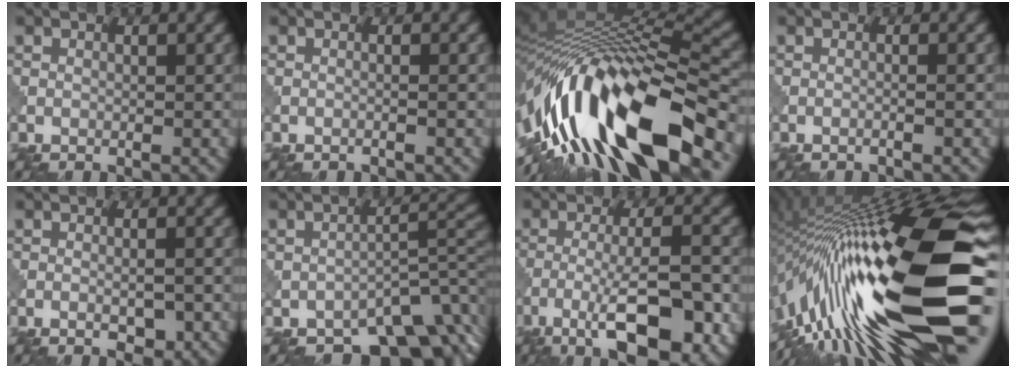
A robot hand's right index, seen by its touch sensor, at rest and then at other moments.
{"total": 0.7, "force": [-0.2, 0.3, 0.6], "torque": [0.010, -0.001, -0.018]}
{"total": 15.2, "force": [-6.0, 5.0, 13.0], "torque": [-0.230, 0.028, -0.097]}
{"total": 1.0, "force": [-0.4, 0.4, 0.8], "torque": [0.011, -0.001, -0.026]}
{"total": 1.6, "force": [-0.8, 0.4, 1.3], "torque": [-0.021, 0.004, -0.010]}
{"total": 8.8, "force": [-7.0, 3.3, 4.2], "torque": [-0.027, 0.000, -0.105]}
{"total": 8.9, "force": [-4.3, 2.6, 7.3], "torque": [-0.128, 0.003, -0.066]}
{"total": 20.2, "force": [-3.1, 5.2, 19.3], "torque": [-0.343, 0.014, -0.075]}